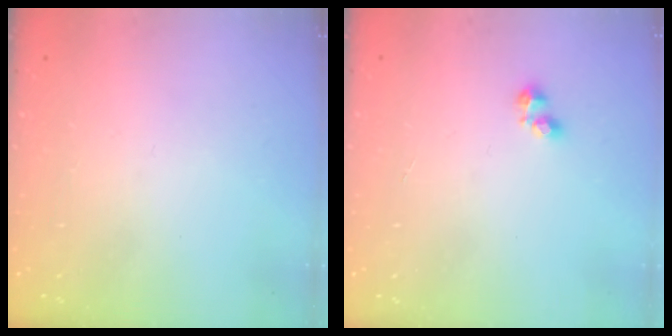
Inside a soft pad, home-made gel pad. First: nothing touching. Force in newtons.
{"total": 2.4, "press": 2.3, "slide": 0.5}